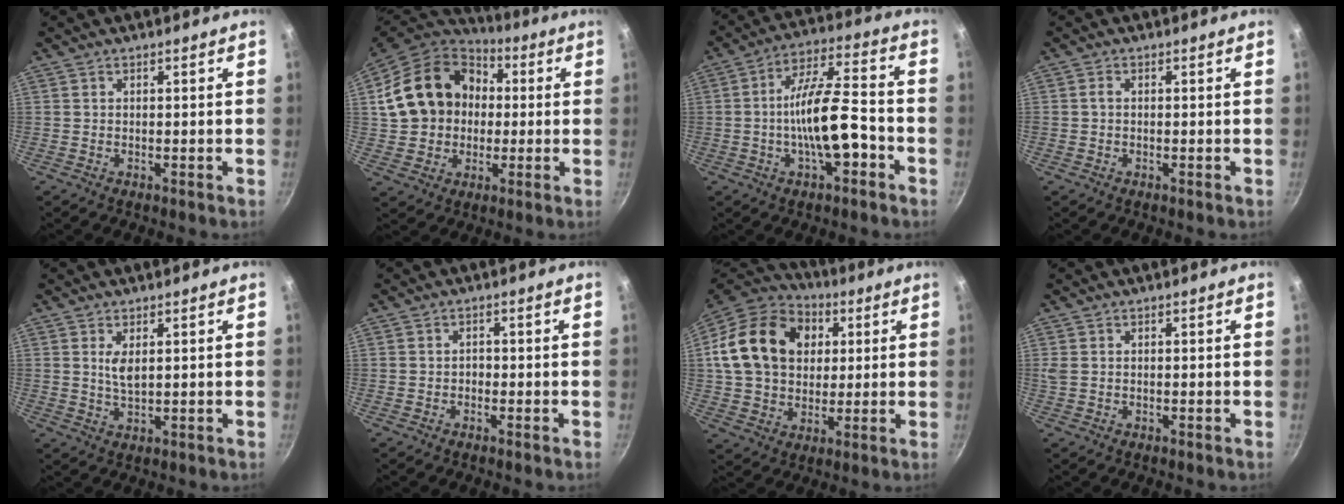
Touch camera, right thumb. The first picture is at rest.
{"total": 20.5, "force": [2.4, 16.9, 11.4], "torque": [-0.187, 0.042, 0.046]}
{"total": 13.4, "force": [-3.9, 4.6, 11.9], "torque": [-0.191, 0.040, -0.071]}
{"total": 1.0, "force": [-0.1, 0.8, 0.6], "torque": [-0.010, 0.007, -0.001]}
{"total": 3.3, "force": [1.0, 1.5, 2.7], "torque": [-0.050, -0.010, 0.021]}
{"total": 1.0, "force": [-0.6, 0.7, 0.4], "torque": [-0.002, 0.005, -0.009]}
{"total": 21.8, "force": [4.7, 16.7, 13.2], "torque": [-0.218, 0.019, 0.078]}
{"total": 1.1, "force": [0.2, 0.8, 0.7], "torque": [-0.016, 0.001, 0.006]}